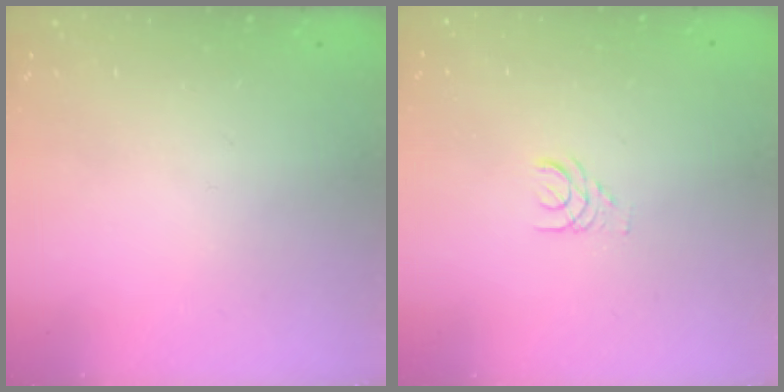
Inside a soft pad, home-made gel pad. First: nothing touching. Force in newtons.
{"total": 1.4, "press": 1.4, "slide": 0.2}